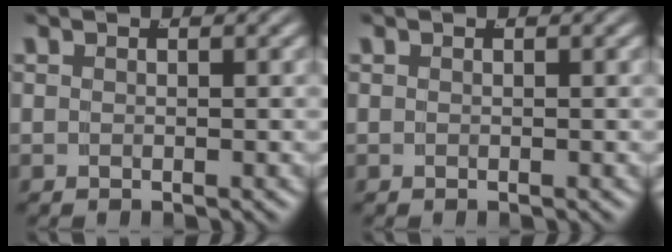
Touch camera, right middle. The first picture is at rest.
{"total": 0.0}